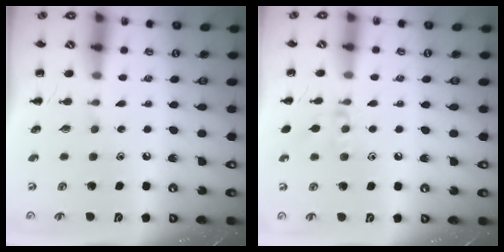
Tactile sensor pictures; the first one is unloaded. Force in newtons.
{"total": 7.3, "press": 7.2, "slide": 1.4}